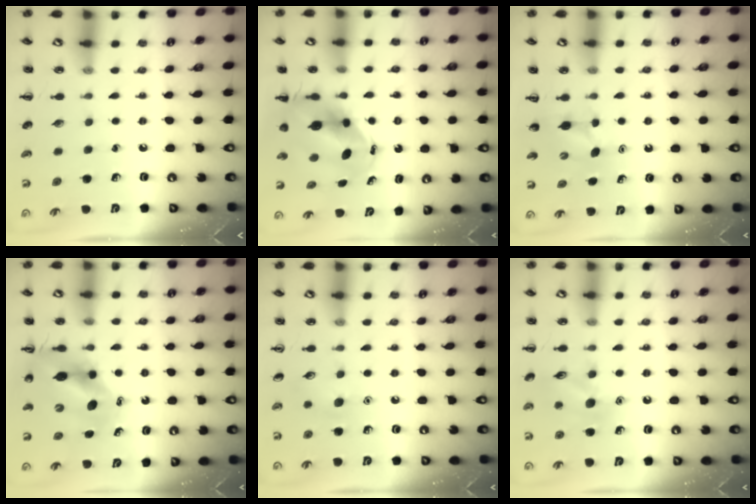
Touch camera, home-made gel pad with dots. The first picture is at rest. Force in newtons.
{"total": 8.0, "press": 7.8, "slide": 1.7}
{"total": 3.6, "press": 3.4, "slide": 1.1}
{"total": 10.0, "press": 9.6, "slide": 2.7}
{"total": 6.5, "press": 6.2, "slide": 1.8}
{"total": 10.2, "press": 10.2, "slide": 0.6}